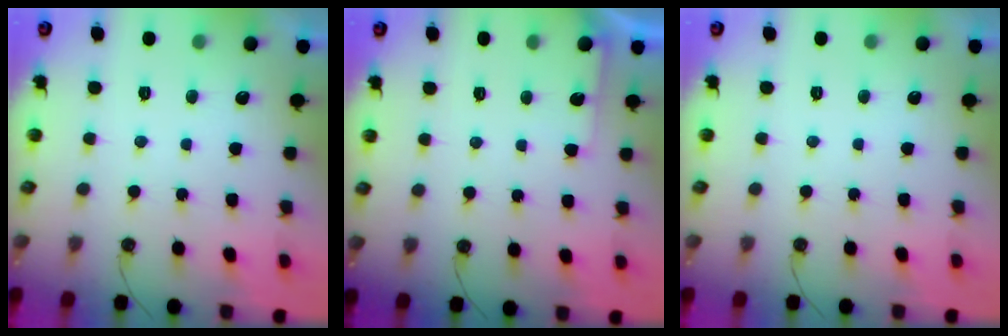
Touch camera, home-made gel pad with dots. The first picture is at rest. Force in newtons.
{"total": 3.7, "press": 3.7, "slide": 0.6}
{"total": 0.0}